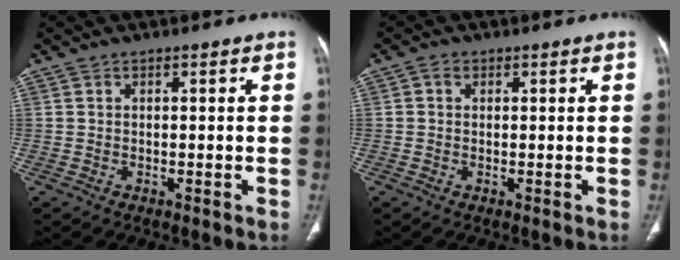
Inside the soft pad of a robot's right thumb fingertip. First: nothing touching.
{"total": 1.3, "force": [0.4, 1.1, 0.6], "torque": [-0.007, 0.003, 0.003]}